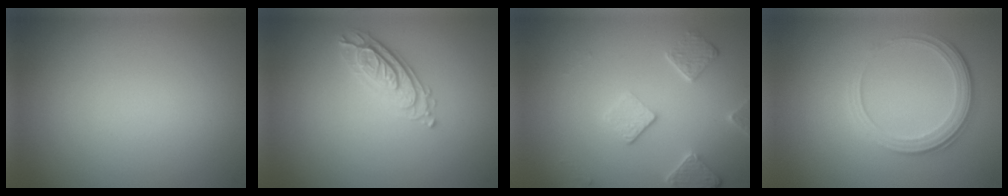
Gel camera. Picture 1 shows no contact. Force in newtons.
{"total": 2.9, "press": 2.7, "slide": 1.0}
{"total": 2.8, "press": 2.7, "slide": 0.7}
{"total": 3.7, "press": 2.7, "slide": 2.5}